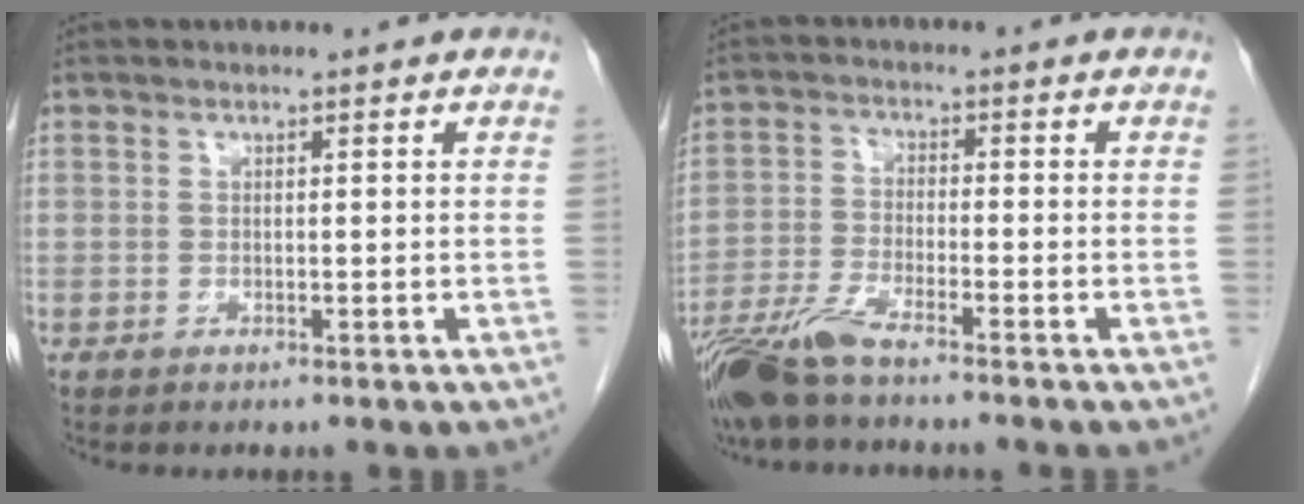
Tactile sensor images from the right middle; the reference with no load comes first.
{"total": 7.6, "force": [-6.2, 0.4, 4.3], "torque": [-0.091, -0.024, -0.123]}